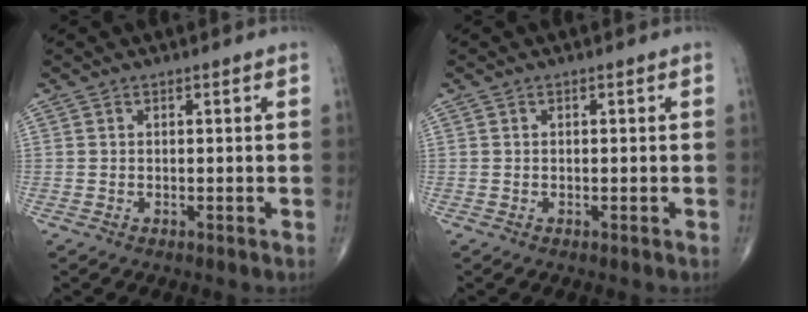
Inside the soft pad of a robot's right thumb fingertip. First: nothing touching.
{"total": 0.0}